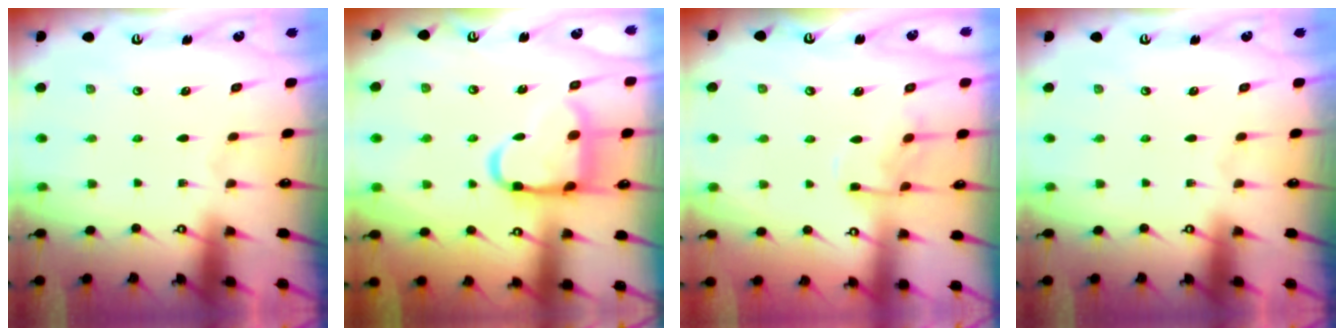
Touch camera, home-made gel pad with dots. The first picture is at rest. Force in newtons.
{"total": 15.2, "press": 15.1, "slide": 1.7}
{"total": 7.6, "press": 7.6, "slide": 0.6}
{"total": 0.0}